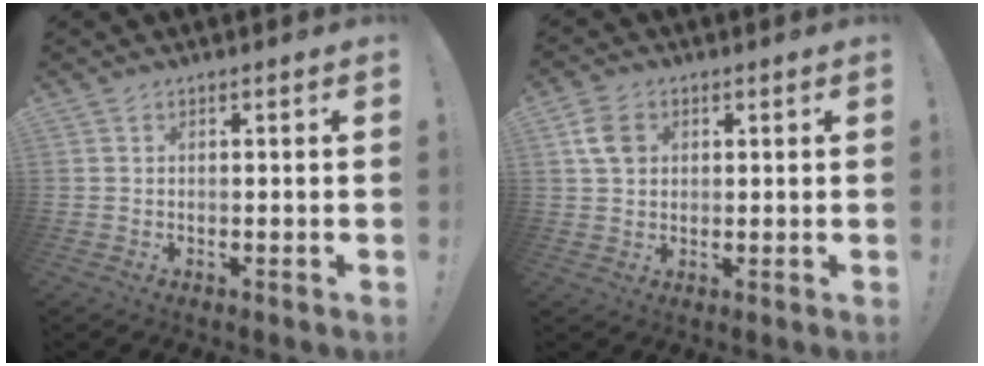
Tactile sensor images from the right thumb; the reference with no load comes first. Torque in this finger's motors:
{"motor_torque": [-0.07, 0.11, 0.25, 0.07, 0.02]}